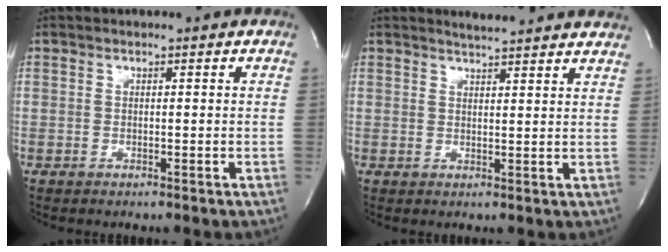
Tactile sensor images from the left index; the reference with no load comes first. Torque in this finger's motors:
{"motor_torque": [0.22, -0.36, 0.07, -0.01]}